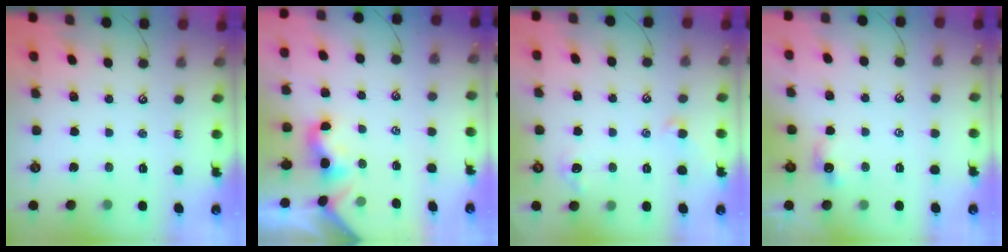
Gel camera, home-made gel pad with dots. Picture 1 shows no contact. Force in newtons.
{"total": 2.0, "press": 2.0, "slide": 0.5}
{"total": 1.4, "press": 1.2, "slide": 0.6}
{"total": 3.3, "press": 3.3, "slide": 0.2}